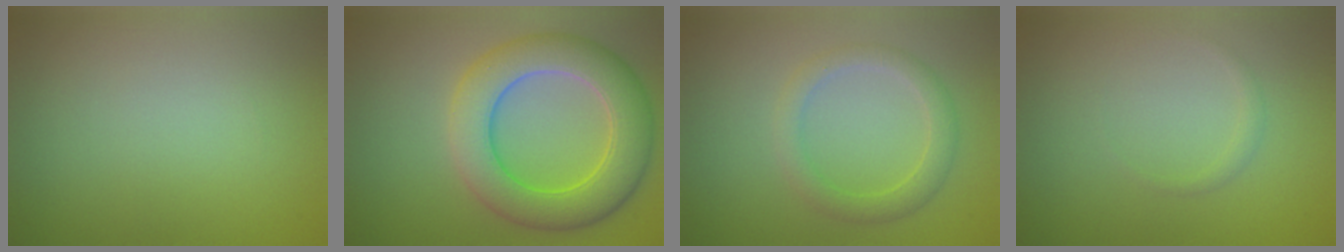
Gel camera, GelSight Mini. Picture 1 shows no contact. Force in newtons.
{"total": 7.6, "press": 7.6, "slide": 0.3}
{"total": 2.5, "press": 2.5, "slide": 0.0}
{"total": 0.7, "press": 0.7, "slide": 0.0}